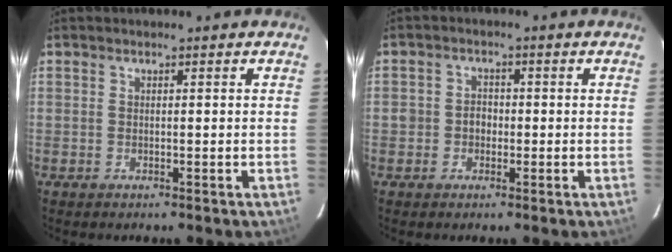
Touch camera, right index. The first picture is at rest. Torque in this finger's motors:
{"motor_torque": [0.08, -0.02, 0.05, 0.03]}